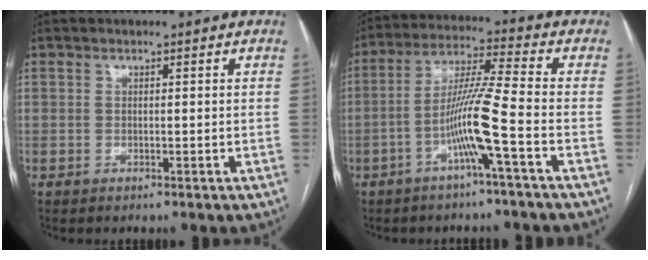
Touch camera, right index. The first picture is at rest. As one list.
[{"total": 9.4, "force": [-3.6, -1.3, 8.6], "torque": [-0.169, 0.008, -0.071]}]